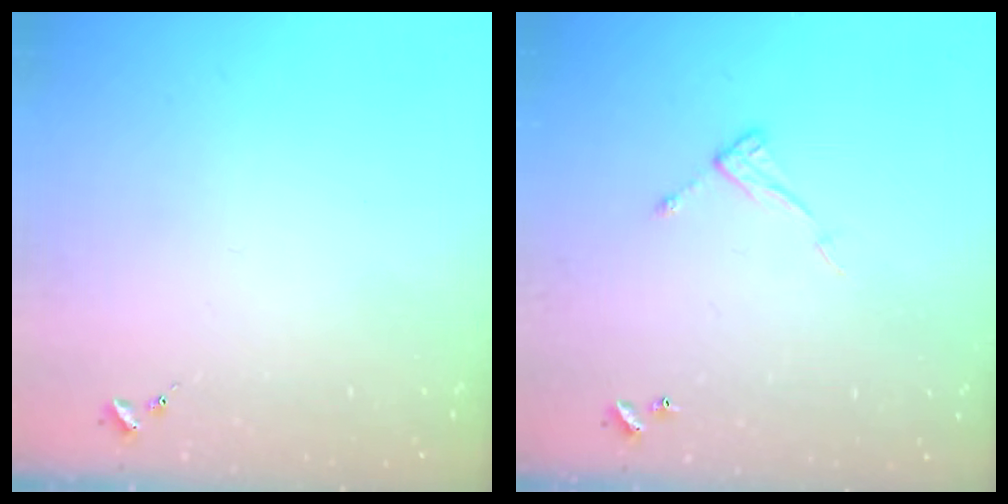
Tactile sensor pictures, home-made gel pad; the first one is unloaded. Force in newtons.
{"total": 7.3, "press": 7.3, "slide": 0.4}